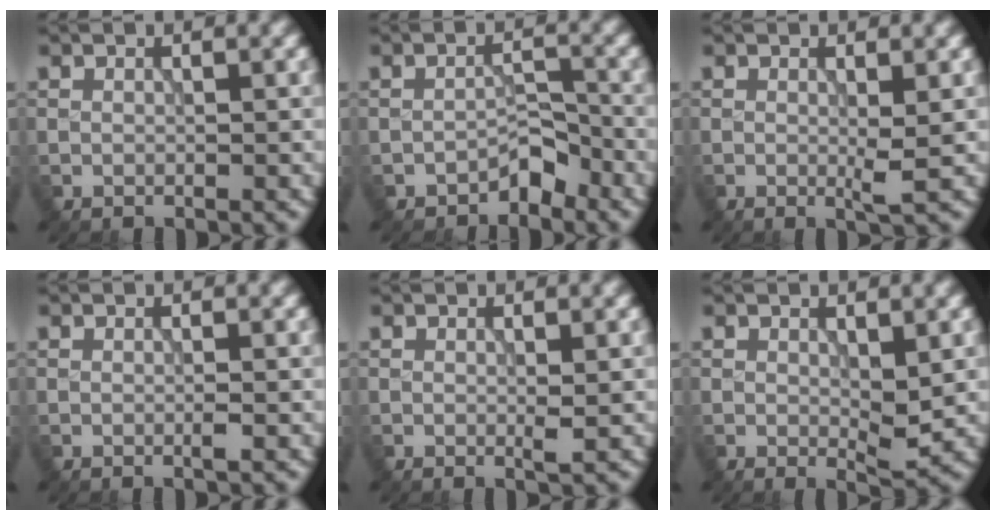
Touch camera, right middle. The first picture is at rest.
{"total": 2.2, "force": [-1.7, 0.9, 0.9], "torque": [-0.011, 0.011, -0.030]}
{"total": 1.4, "force": [0.0, 0.1, 1.4], "torque": [-0.024, -0.006, -0.003]}
{"total": 0.6, "force": [-0.2, 0.0, 0.6], "torque": [-0.011, -0.002, -0.005]}
{"total": 0.8, "force": [0.0, 0.0, 0.8], "torque": [-0.013, -0.003, -0.002]}
{"total": 2.2, "force": [0.2, 0.8, 2.0], "torque": [-0.030, -0.007, 0.006]}